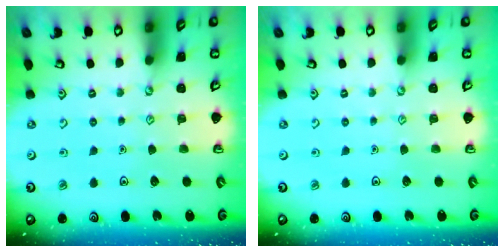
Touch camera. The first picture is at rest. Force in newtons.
{"total": 0.0}